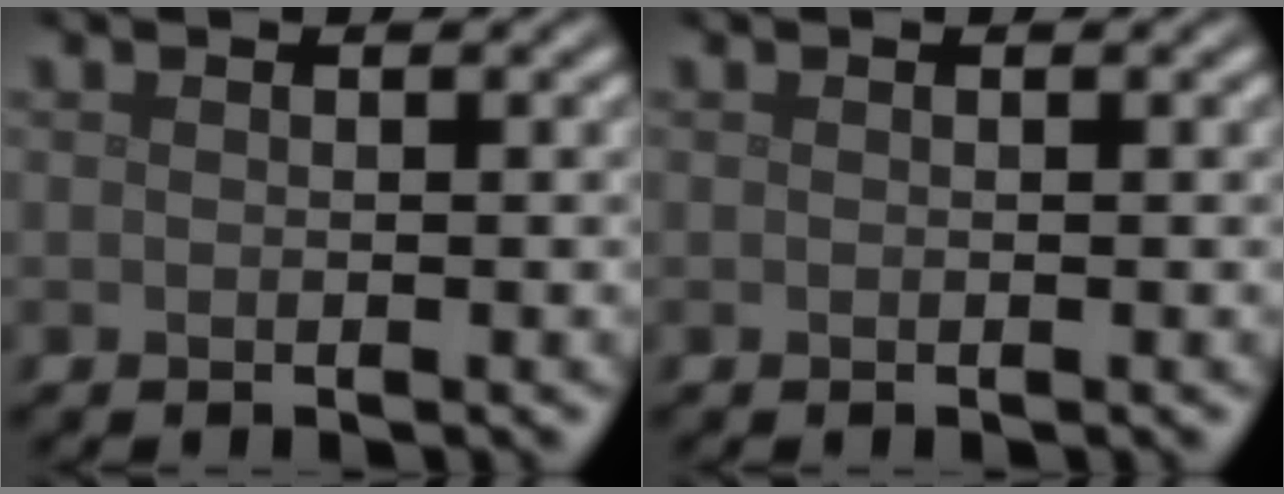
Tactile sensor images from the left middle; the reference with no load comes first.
{"total": 0.0}